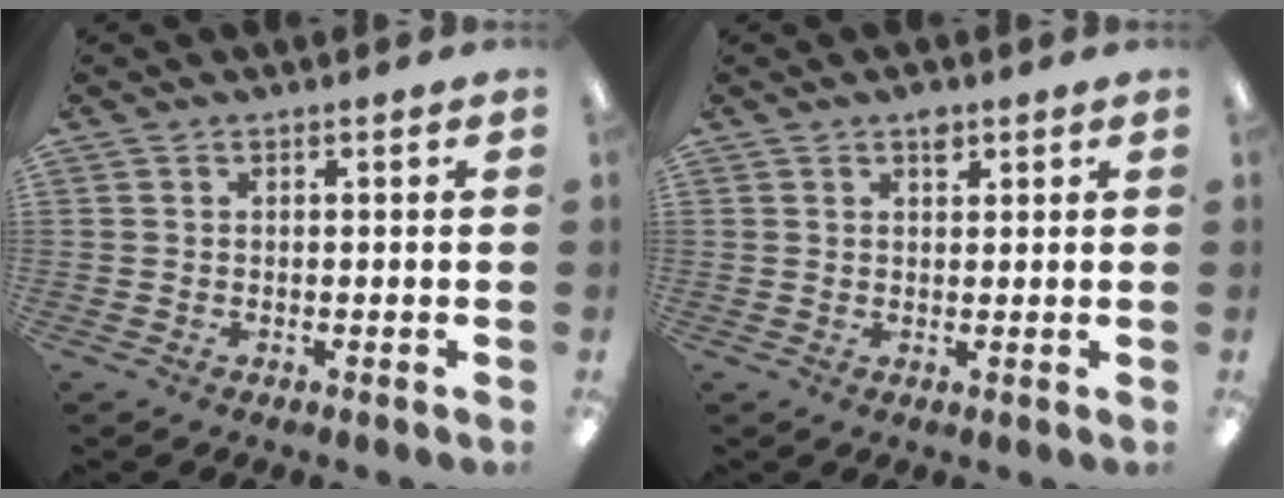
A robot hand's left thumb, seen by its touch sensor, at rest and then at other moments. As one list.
[{"total": 2.3, "force": [1.5, 1.2, 1.2], "torque": [-0.011, -0.004, 0.024]}]